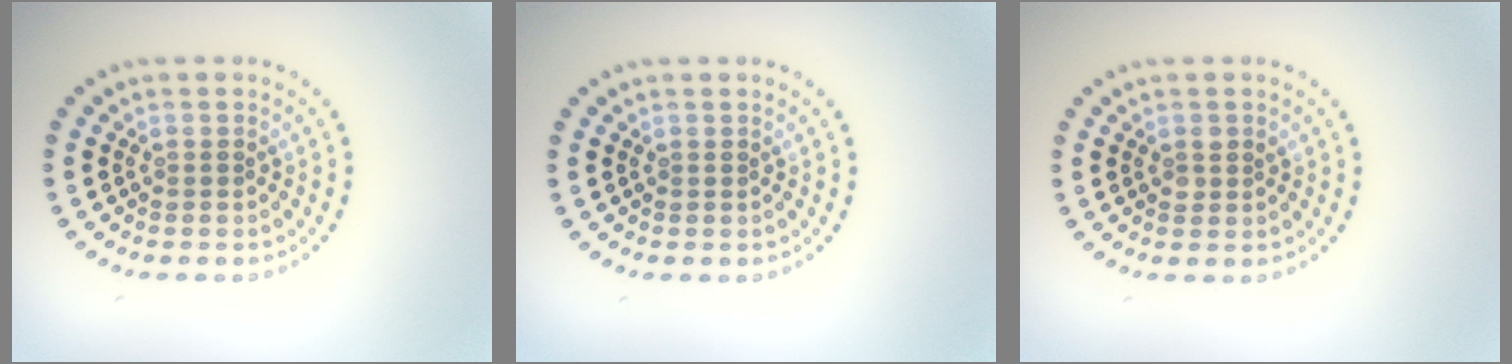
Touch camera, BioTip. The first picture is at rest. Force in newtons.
{"total": 0.0}
{"total": 0.9, "press": 0.9, "slide": 0.3}